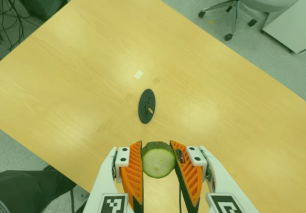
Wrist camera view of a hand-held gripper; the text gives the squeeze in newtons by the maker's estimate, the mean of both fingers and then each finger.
{"total": 11.3, "left": 10.4, "right": 12.2}